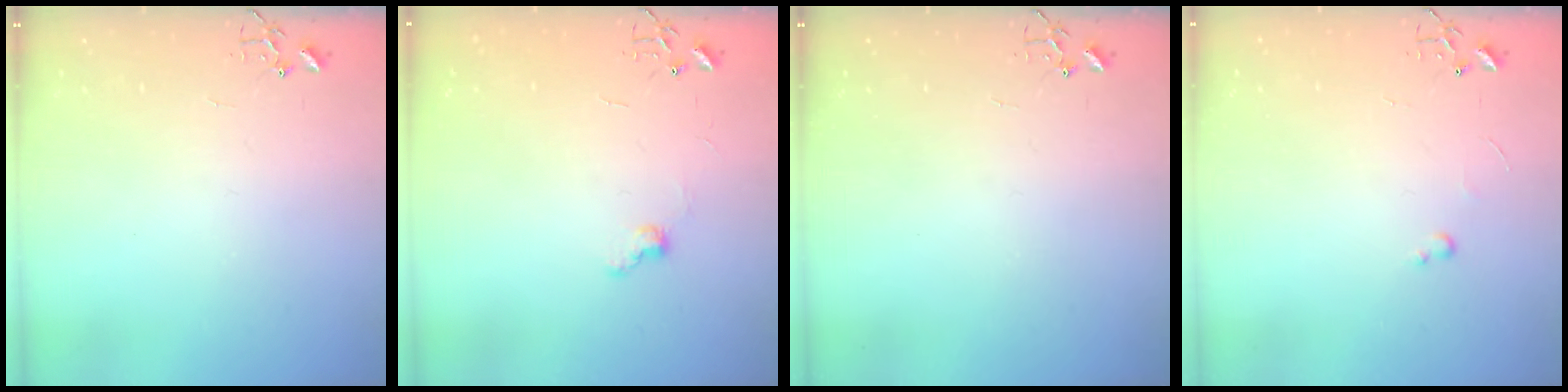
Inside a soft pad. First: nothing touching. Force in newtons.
{"total": 6.6, "press": 6.6, "slide": 0.7}
{"total": 0.0}
{"total": 2.6, "press": 2.6, "slide": 0.4}